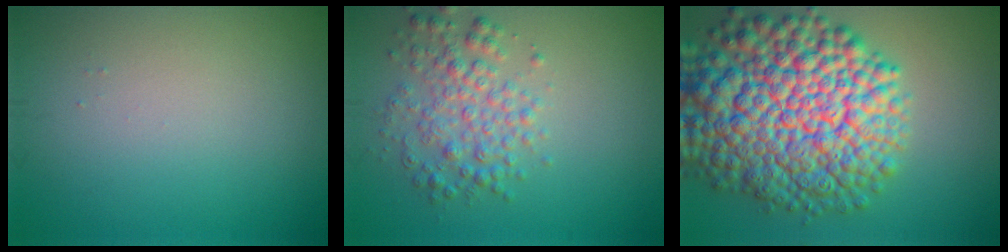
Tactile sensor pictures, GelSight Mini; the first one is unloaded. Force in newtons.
{"total": 3.5, "press": 3.5, "slide": 0.0}
{"total": 14.4, "press": 14.3, "slide": 0.5}